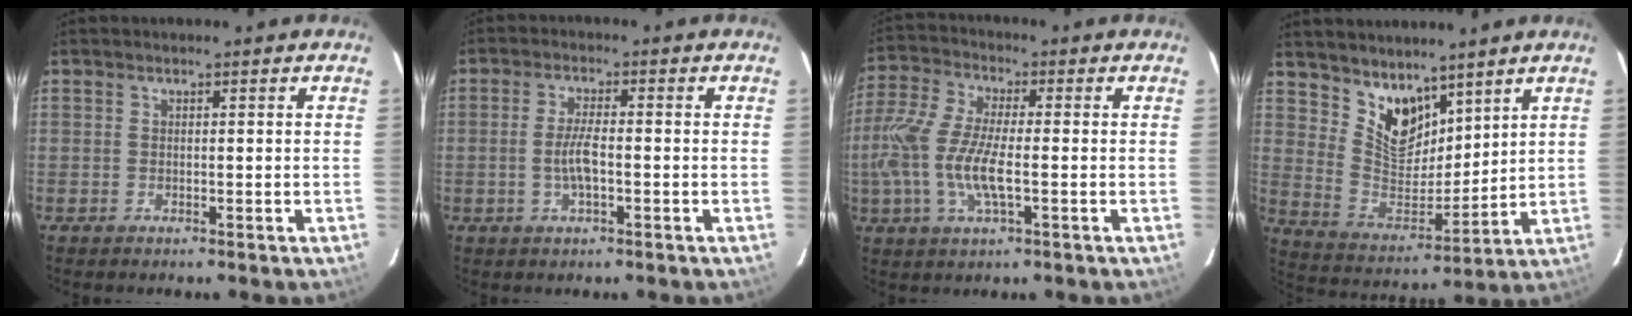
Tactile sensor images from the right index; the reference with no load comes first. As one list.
[{"total": 4.8, "force": [-1.1, 1.3, 4.4], "torque": [-0.087, -0.001, -0.019]}, {"total": 13.1, "force": [-2.2, 4.3, 12.2], "torque": [-0.262, -0.004, -0.051]}, {"total": 11.1, "force": [8.1, 5.9, 4.8], "torque": [-0.085, -0.002, 0.166]}]